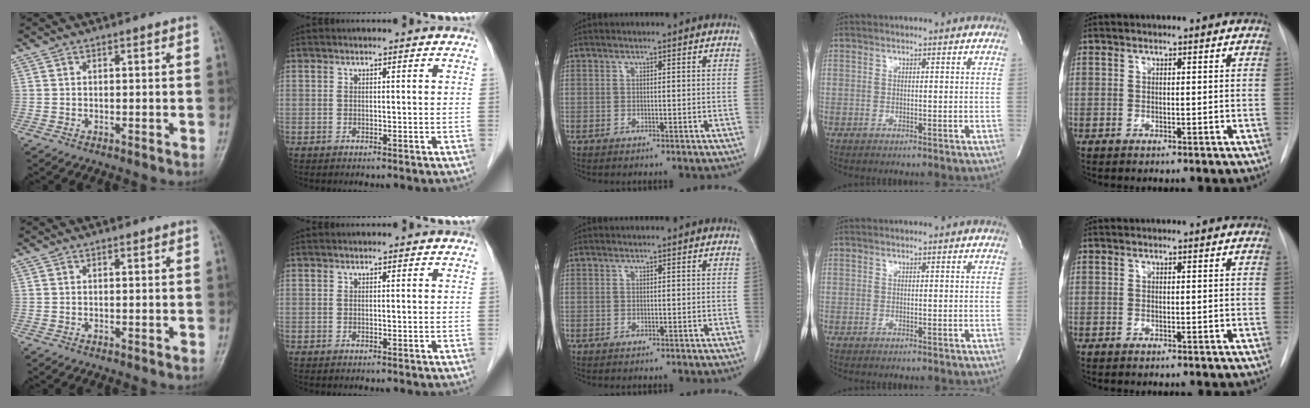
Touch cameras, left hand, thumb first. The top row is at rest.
{}